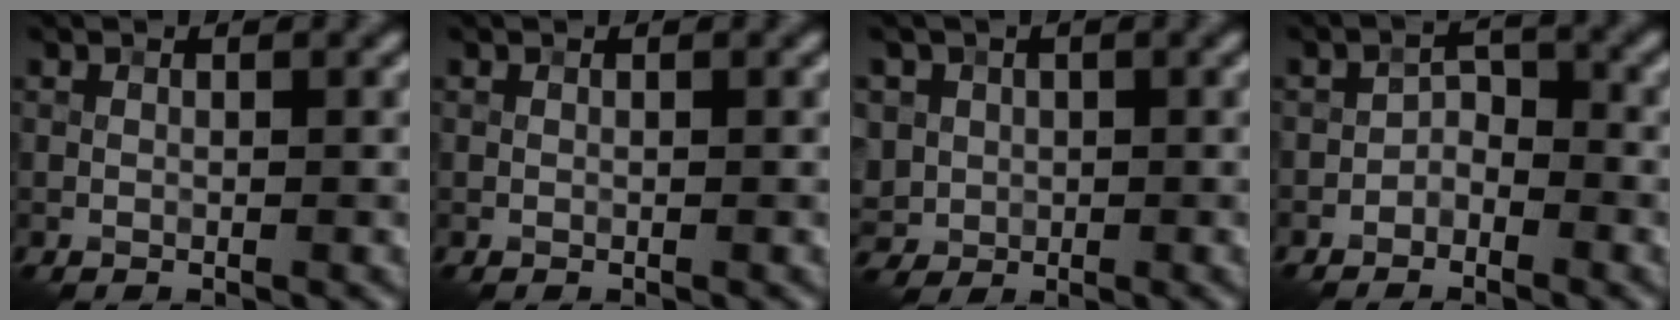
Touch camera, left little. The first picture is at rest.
{"total": 0.0}
{"total": 4.7, "force": [0.5, 4.2, 1.9], "torque": [-0.040, 0.024, -0.002]}
{"total": 2.0, "force": [-1.4, 1.2, 0.7], "torque": [-0.009, 0.010, -0.027]}